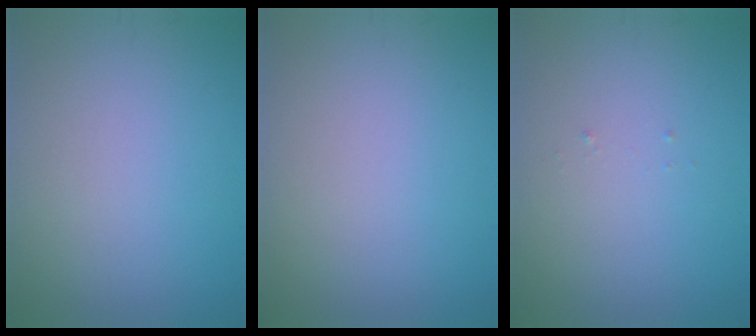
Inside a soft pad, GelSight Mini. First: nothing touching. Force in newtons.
{"total": 0.0}
{"total": 0.0}